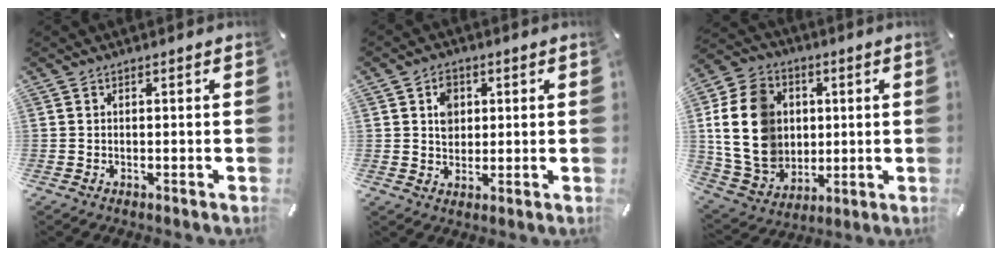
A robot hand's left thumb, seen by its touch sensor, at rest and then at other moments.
{"total": 5.1, "force": [1.3, 4.4, 2.2], "torque": [-0.030, 0.000, 0.018]}
{"total": 18.3, "force": [1.7, 15.3, 9.9], "torque": [-0.212, 0.001, 0.035]}